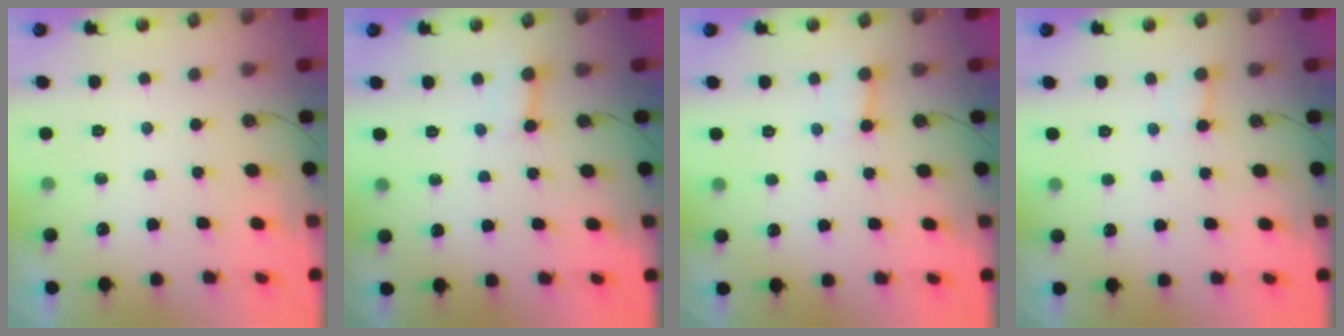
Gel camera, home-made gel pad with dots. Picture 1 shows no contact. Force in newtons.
{"total": 2.8, "press": 2.8, "slide": 0.4}
{"total": 2.5, "press": 2.5, "slide": 0.4}
{"total": 3.2, "press": 3.2, "slide": 0.2}